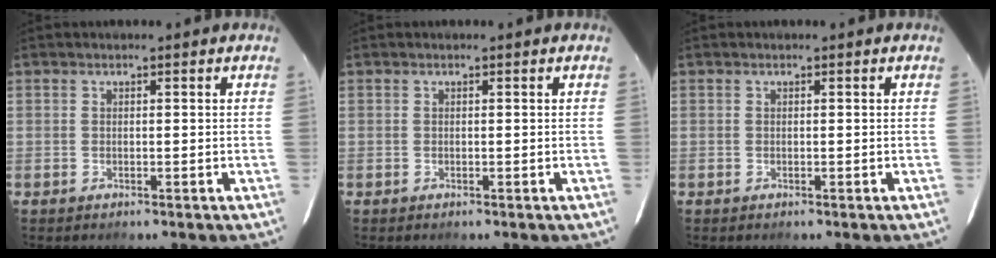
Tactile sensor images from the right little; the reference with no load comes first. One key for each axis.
{"total": 0.0}
{"total": 0.0}